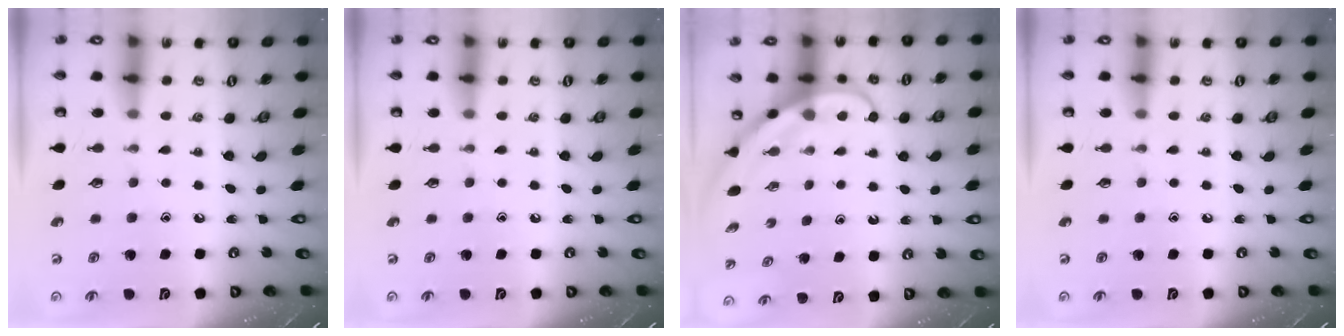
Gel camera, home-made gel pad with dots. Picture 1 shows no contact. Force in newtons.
{"total": 0.0}
{"total": 3.9, "press": 3.9, "slide": 0.2}
{"total": 0.0}